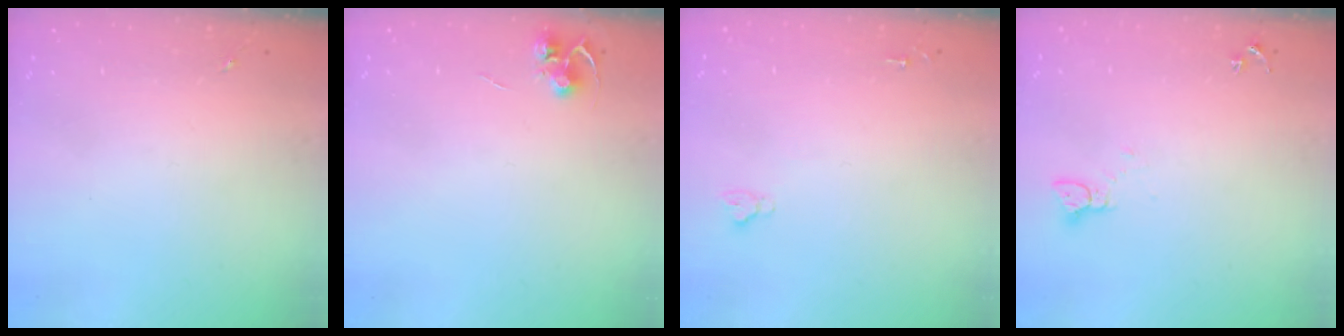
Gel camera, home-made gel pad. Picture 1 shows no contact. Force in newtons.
{"total": 5.7, "press": 5.6, "slide": 0.4}
{"total": 2.6, "press": 2.5, "slide": 0.3}
{"total": 2.1, "press": 2.1, "slide": 0.2}